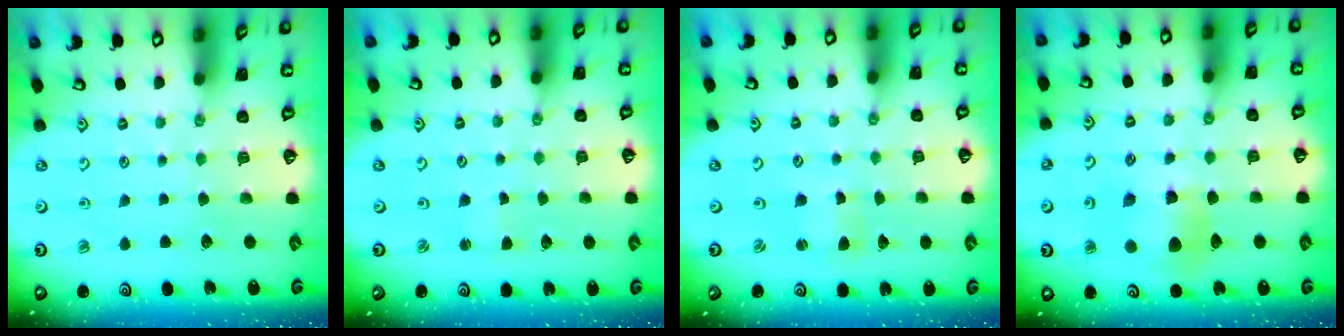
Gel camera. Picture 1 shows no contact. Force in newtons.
{"total": 1.6, "press": 1.6, "slide": 0.3}
{"total": 1.7, "press": 1.7, "slide": 0.4}
{"total": 10.2, "press": 10.2, "slide": 1.2}